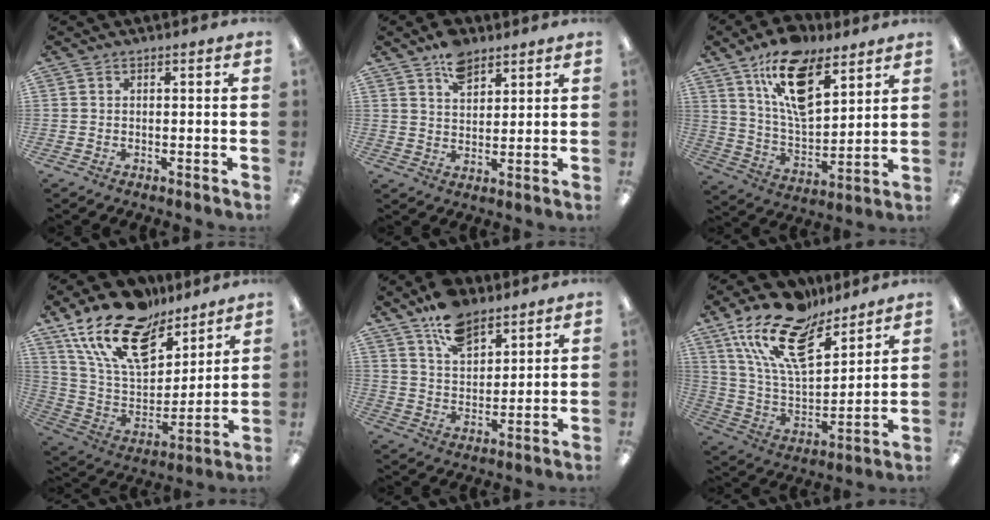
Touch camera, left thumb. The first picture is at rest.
{"total": 7.2, "force": [5.1, 3.9, 3.1], "torque": [-0.054, -0.018, 0.093]}
{"total": 16.1, "force": [10.2, 7.4, 10.0], "torque": [-0.176, -0.041, 0.182]}
{"total": 21.1, "force": [14.9, 10.4, 10.8], "torque": [-0.208, -0.091, 0.270]}
{"total": 11.0, "force": [8.0, 5.7, 4.9], "torque": [-0.089, -0.038, 0.148]}
{"total": 19.5, "force": [13.5, 8.4, 11.3], "torque": [-0.226, -0.077, 0.242]}